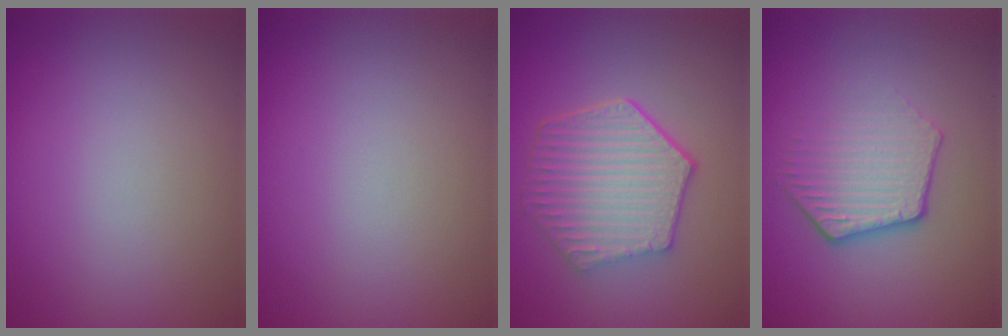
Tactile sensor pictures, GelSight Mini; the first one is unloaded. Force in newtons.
{"total": 0.0}
{"total": 6.5, "press": 4.9, "slide": 4.3}
{"total": 3.8, "press": 2.9, "slide": 2.5}